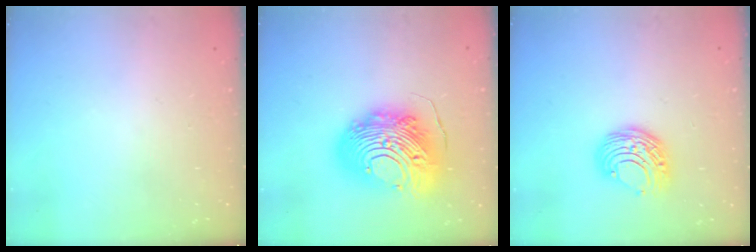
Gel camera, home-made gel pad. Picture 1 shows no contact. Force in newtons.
{"total": 20.9, "press": 20.8, "slide": 2.0}
{"total": 8.9, "press": 8.9, "slide": 0.3}